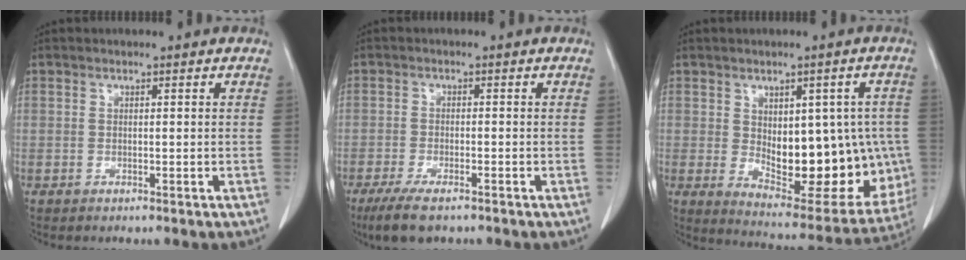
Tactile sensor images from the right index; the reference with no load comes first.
{"total": 6.1, "force": [-4.4, 1.6, 3.9], "torque": [-0.073, -0.013, -0.074]}
{"total": 18.4, "force": [-1.0, 8.4, 16.3], "torque": [-0.204, 0.001, 0.018]}